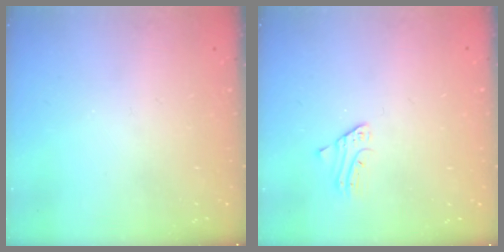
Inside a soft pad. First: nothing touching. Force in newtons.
{"total": 1.7, "press": 1.7, "slide": 0.2}